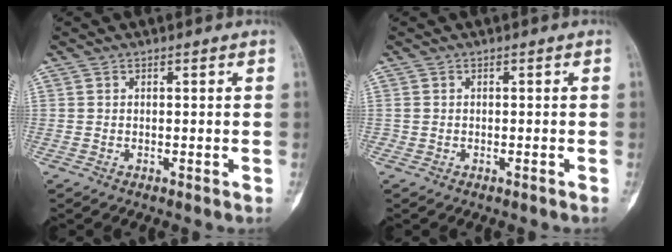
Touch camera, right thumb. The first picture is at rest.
{"total": 0.0}